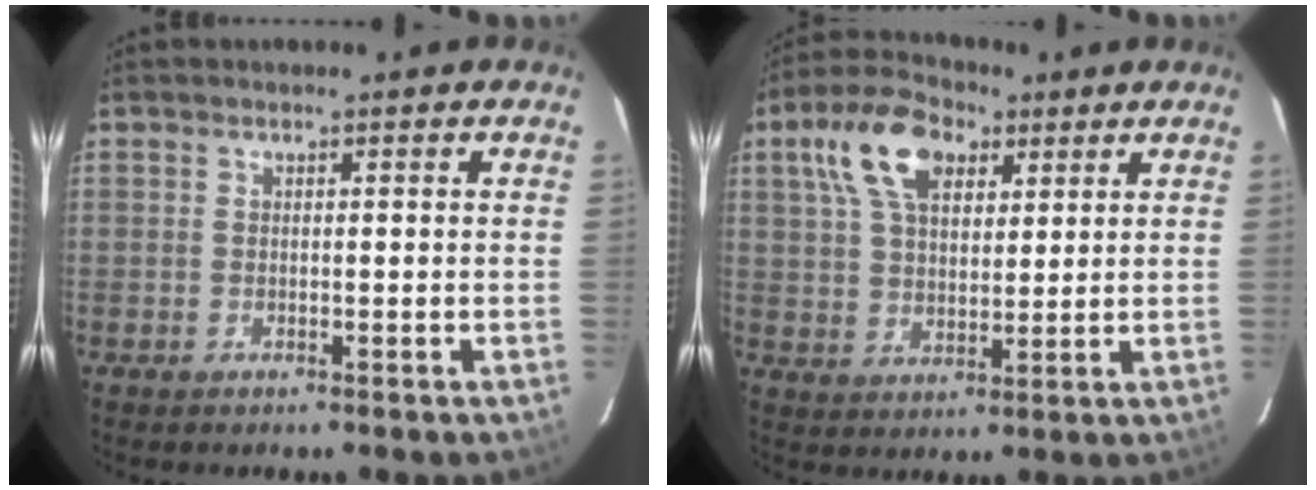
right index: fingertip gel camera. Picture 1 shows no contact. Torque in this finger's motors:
{"motor_torque": [0.34, 0.13, 0.60, 0.11]}